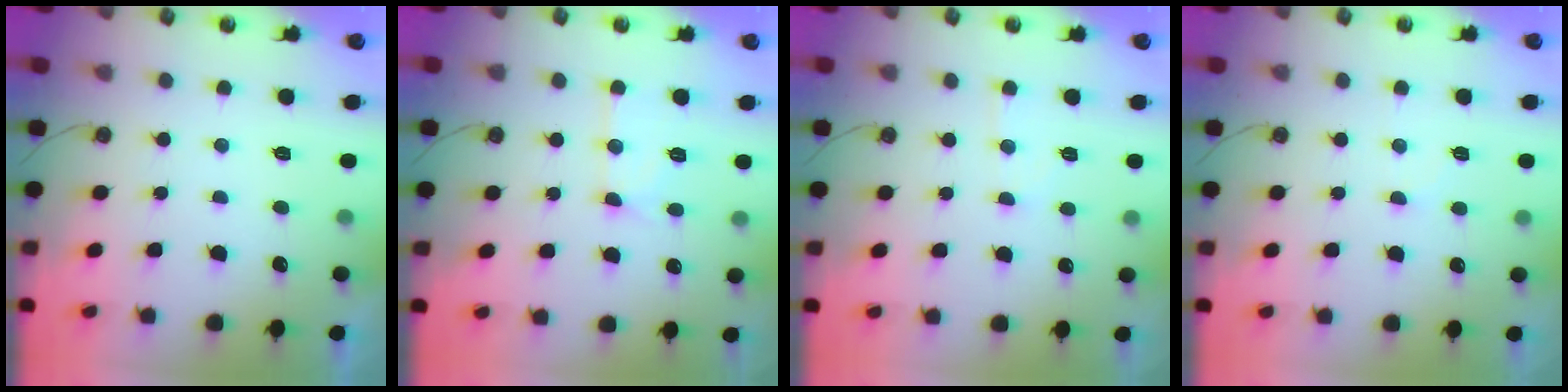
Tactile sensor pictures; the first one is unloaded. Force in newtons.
{"total": 10.5, "press": 10.4, "slide": 0.9}
{"total": 5.9, "press": 5.9, "slide": 0.6}
{"total": 5.1, "press": 5.1, "slide": 0.7}